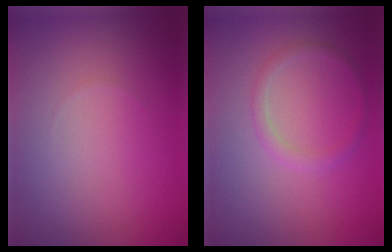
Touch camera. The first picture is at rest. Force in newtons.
{"total": 1.4, "press": 1.4, "slide": 0.1}